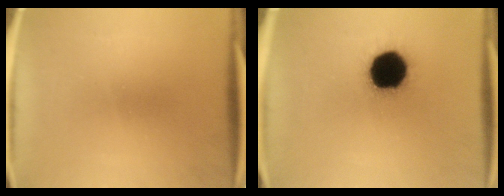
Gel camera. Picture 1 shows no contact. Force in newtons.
{"total": 18.5}